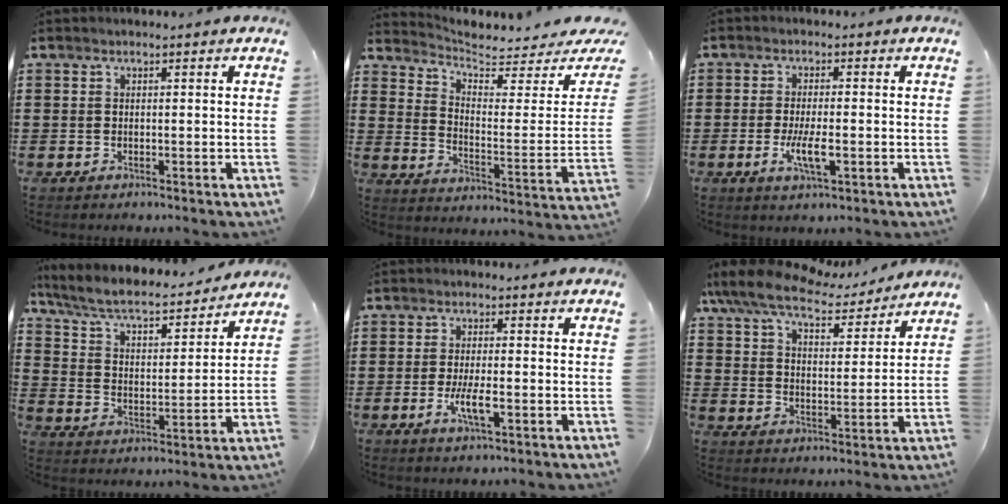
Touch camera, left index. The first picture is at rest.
{"total": 4.7, "force": [4.2, 1.2, 1.7], "torque": [-0.053, -0.038, 0.067]}
{"total": 5.1, "force": [-1.4, 1.3, 4.7], "torque": [-0.090, -0.004, -0.026]}
{"total": 6.4, "force": [5.5, 1.0, 3.1], "torque": [-0.083, -0.035, 0.088]}
{"total": 4.5, "force": [-1.5, 1.1, 4.1], "torque": [-0.081, -0.004, -0.028]}
{"total": 8.9, "force": [7.8, 1.9, 3.8], "torque": [-0.107, -0.037, 0.138]}